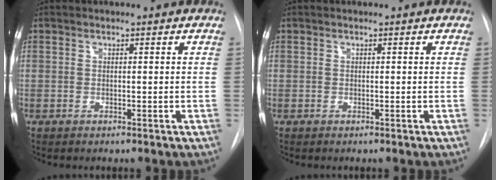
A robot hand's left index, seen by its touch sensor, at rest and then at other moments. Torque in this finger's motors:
{"motor_torque": [0.04, -0.05, 0.02, 0.00]}